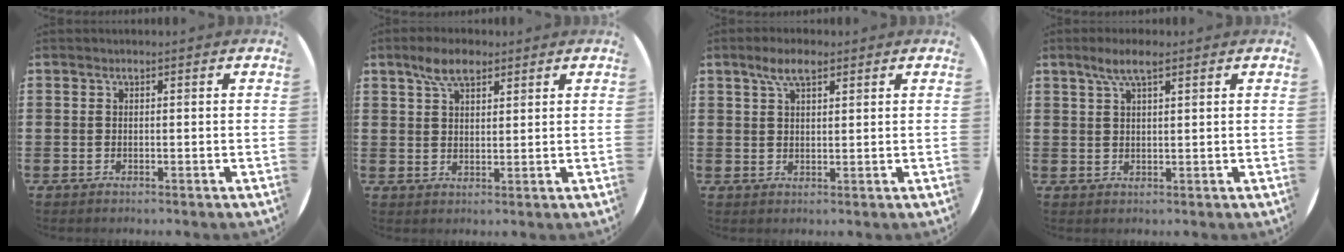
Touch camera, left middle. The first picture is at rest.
{"total": 5.1, "force": [3.6, 2.2, 2.8], "torque": [-0.047, 0.001, 0.063]}
{"total": 4.3, "force": [2.9, 1.5, 2.9], "torque": [-0.054, 0.004, 0.049]}
{"total": 4.0, "force": [2.5, 1.0, 2.9], "torque": [-0.062, 0.007, 0.044]}